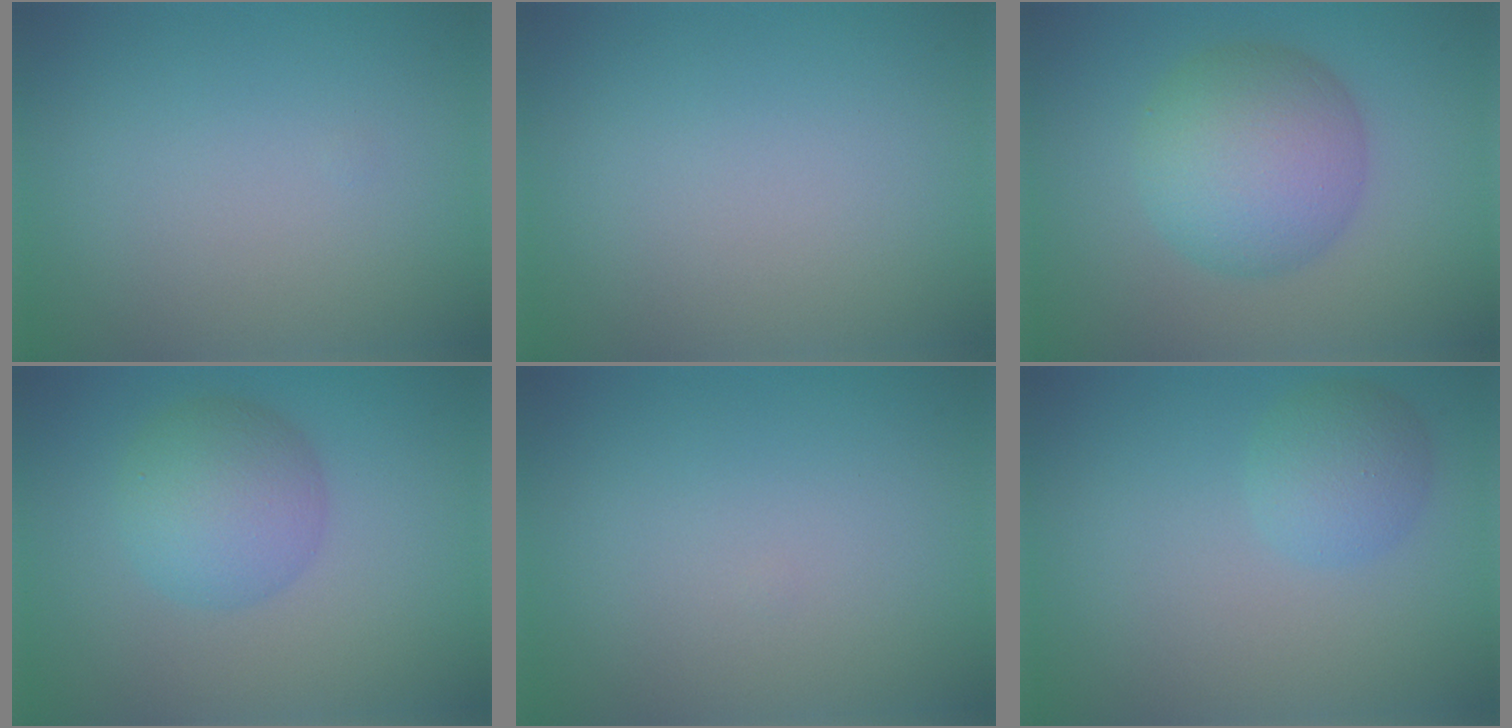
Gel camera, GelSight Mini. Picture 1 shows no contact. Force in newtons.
{"total": 0.0}
{"total": 7.0, "press": 7.0, "slide": 0.1}
{"total": 4.7, "press": 4.7, "slide": 0.1}
{"total": 0.0}
{"total": 2.7, "press": 2.7, "slide": 0.1}